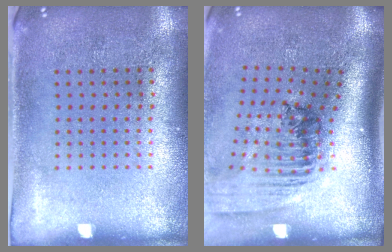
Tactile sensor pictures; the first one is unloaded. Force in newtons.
{"total": 2.3, "press": 1.6, "slide": 1.6}